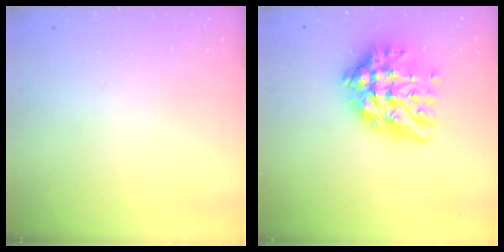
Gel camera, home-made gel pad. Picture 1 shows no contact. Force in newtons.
{"total": 17.8, "press": 17.8, "slide": 1.6}